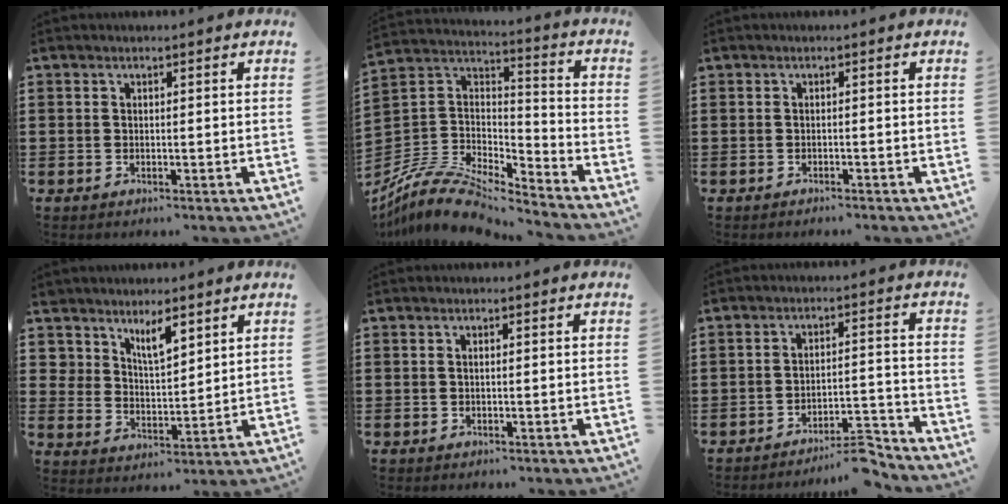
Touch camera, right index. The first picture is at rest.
{"total": 9.2, "force": [-8.1, 2.8, 3.3], "torque": [-0.084, 0.011, -0.166]}
{"total": 0.6, "force": [-0.6, 0.1, 0.0], "torque": [-0.003, 0.000, -0.013]}
{"total": 5.8, "force": [4.6, 2.3, 2.6], "torque": [-0.058, -0.006, 0.083]}
{"total": 0.5, "force": [0.0, 0.2, 0.5], "torque": [-0.011, -0.001, 0.000]}
{"total": 6.6, "force": [-5.9, 0.9, 2.7], "torque": [-0.041, 0.008, -0.111]}